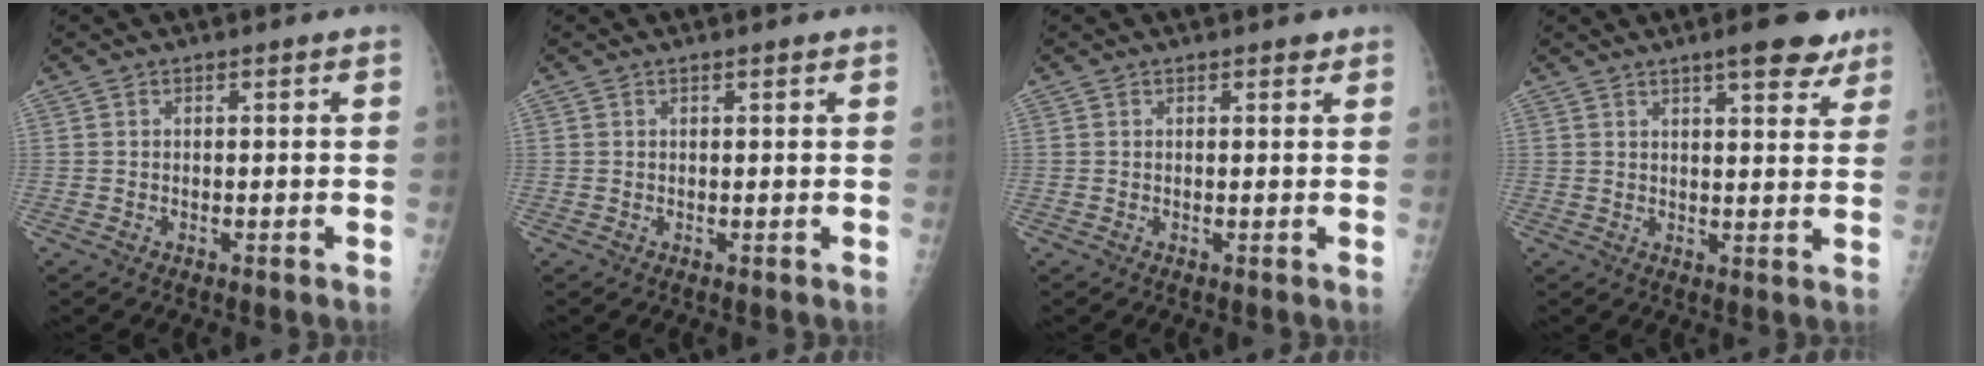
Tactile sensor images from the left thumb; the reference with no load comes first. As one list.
[{"total": 0.6, "force": [0.4, 0.1, 0.5], "torque": [-0.005, 0.001, 0.004]}, {"total": 1.0, "force": [0.7, 0.4, 0.6], "torque": [-0.005, -0.002, 0.007]}, {"total": 8.9, "force": [6.0, 2.3, 6.1], "torque": [-0.056, -0.025, 0.077]}]